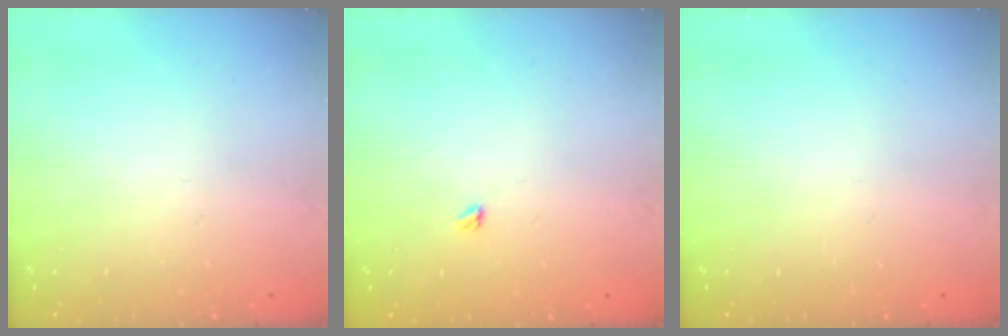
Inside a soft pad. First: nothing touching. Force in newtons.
{"total": 2.4, "press": 2.4, "slide": 0.4}
{"total": 0.0}